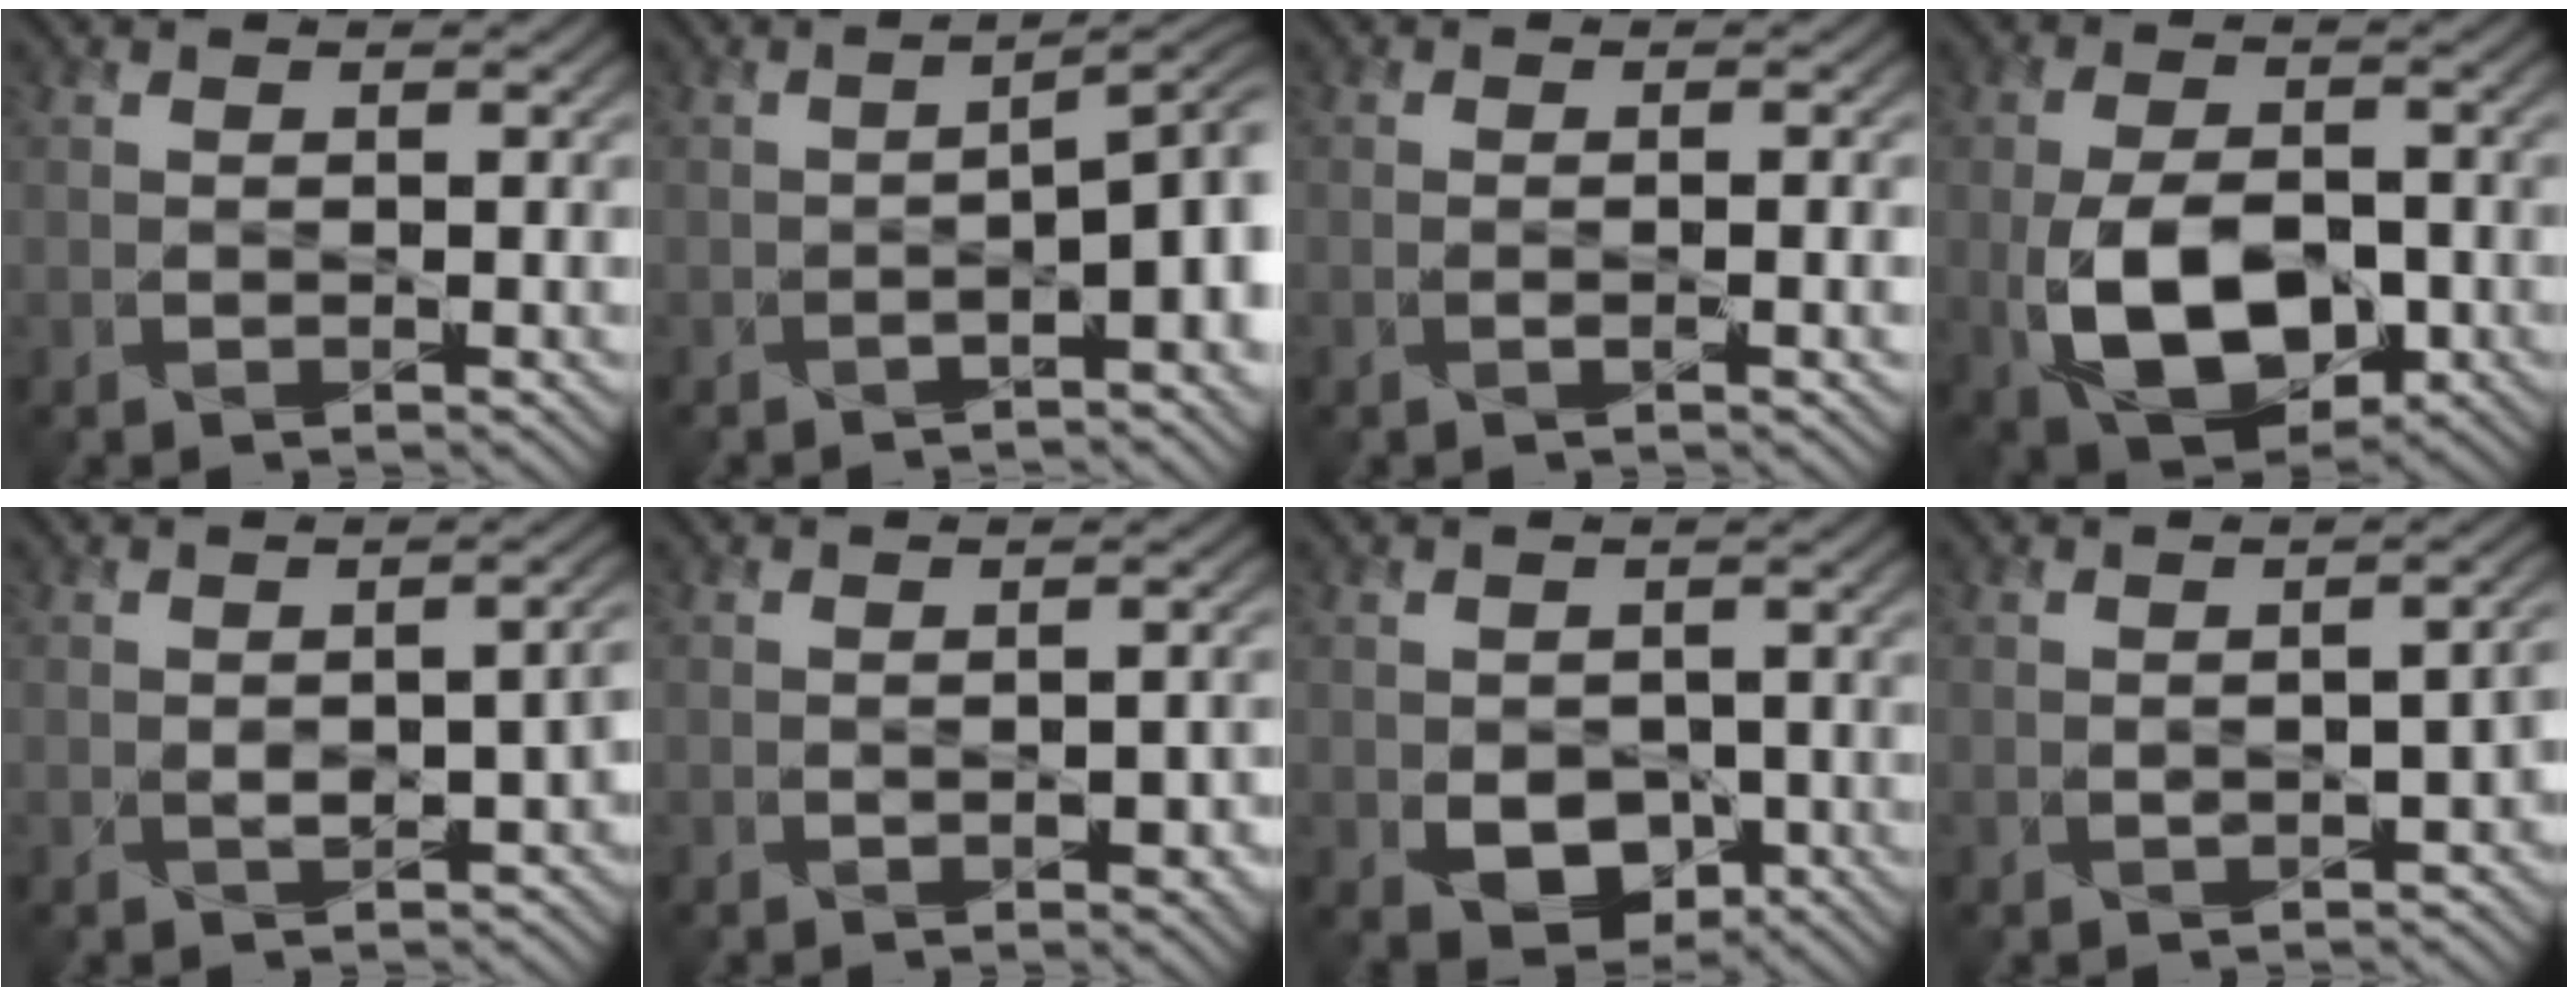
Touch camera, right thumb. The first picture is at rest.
{"total": 6.2, "force": [-1.5, 1.7, 5.7], "torque": [-0.074, -0.003, -0.024]}
{"total": 1.4, "force": [-0.5, 0.1, 1.3], "torque": [-0.021, 0.001, -0.011]}
{"total": 11.3, "force": [-3.3, 6.6, 8.5], "torque": [-0.172, -0.020, -0.058]}
{"total": 4.4, "force": [-1.4, 2.4, 3.4], "torque": [-0.043, -0.005, -0.015]}
{"total": 2.5, "force": [-0.9, 1.3, 1.9], "torque": [-0.023, -0.006, -0.008]}
{"total": 4.4, "force": [-1.1, 3.4, 2.5], "torque": [-0.059, -0.019, -0.011]}
{"total": 3.9, "force": [-1.4, 2.1, 2.9], "torque": [-0.033, -0.005, -0.013]}